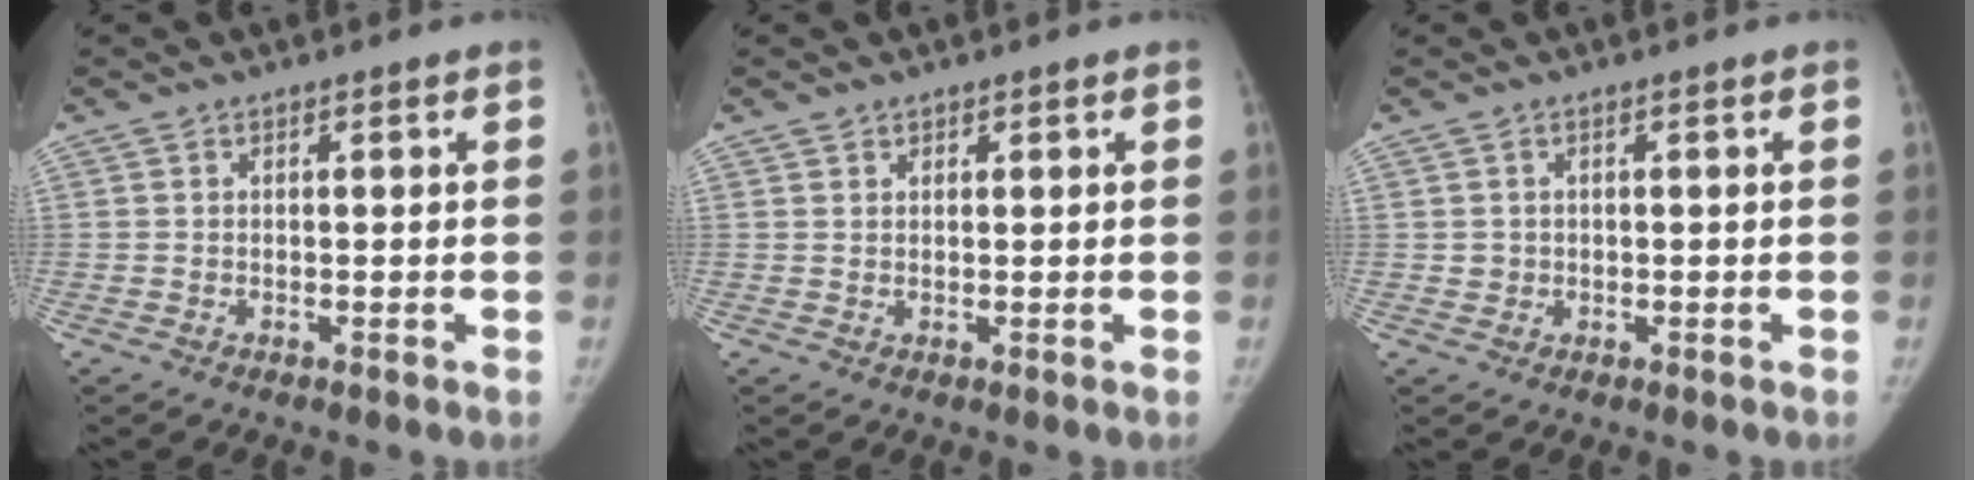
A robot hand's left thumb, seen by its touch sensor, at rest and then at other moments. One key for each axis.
{"total": 1.0, "fx": 0.7, "fy": 0.7, "fz": -0.1, "tx": 0.019, "ty": -0.003, "tz": 0.005}
{"total": 1.1, "fx": 0.0, "fy": 1.1, "fz": 0.2, "tx": 0.002, "ty": 0.002, "tz": 0.002}